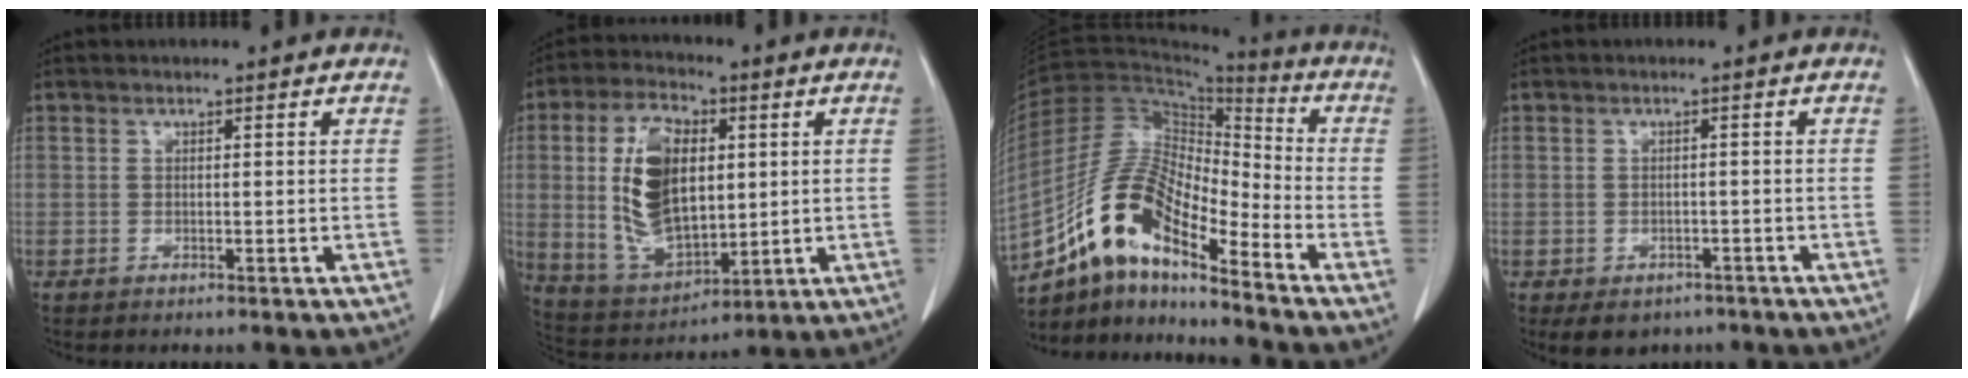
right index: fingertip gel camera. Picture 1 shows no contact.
{"total": 15.4, "force": [1.8, 7.9, 13.0], "torque": [-0.264, 0.009, 0.043]}
{"total": 14.7, "force": [-10.1, 4.1, 9.8], "torque": [-0.195, 0.028, -0.185]}
{"total": 6.5, "force": [-4.4, 4.2, 2.1], "torque": [-0.025, 0.010, -0.054]}